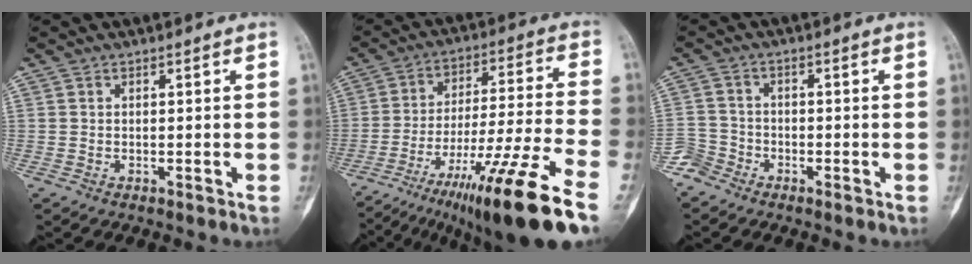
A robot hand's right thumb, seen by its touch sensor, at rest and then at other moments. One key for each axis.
{"total": 22.6, "fx": -13.7, "fy": 1.9, "fz": 17.8, "tx": -0.277, "ty": 0.038, "tz": -0.221}
{"total": 4.0, "fx": -3.2, "fy": 2.4, "fz": -0.2, "tx": 0.018, "ty": 0.014, "tz": -0.077}